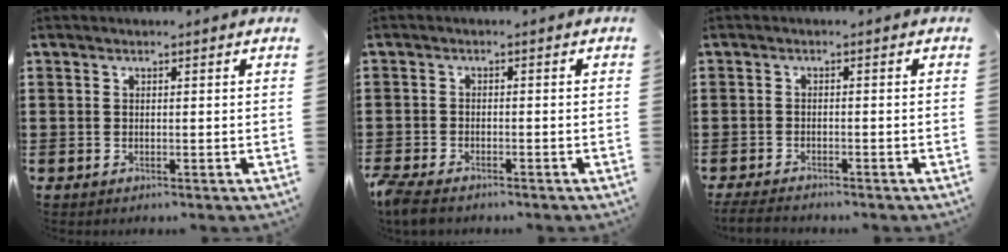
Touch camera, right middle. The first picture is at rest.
{"total": 2.5, "force": [-2.3, 0.6, 0.9], "torque": [-0.039, -0.006, -0.052]}
{"total": 1.9, "force": [-1.9, 0.2, 0.5], "torque": [-0.018, -0.002, -0.041]}